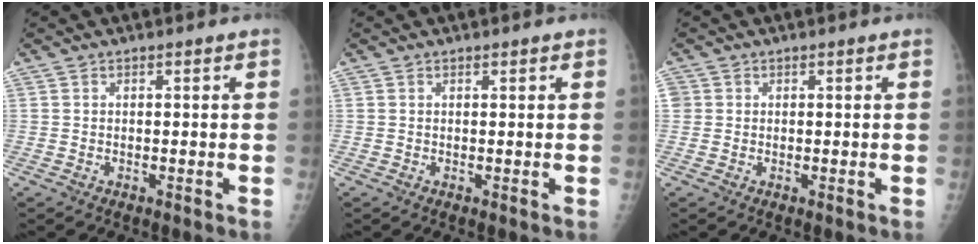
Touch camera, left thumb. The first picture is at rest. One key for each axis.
{"total": 0.5, "fx": 0.3, "fy": 0.1, "fz": 0.4, "tx": -0.006, "ty": 0.000, "tz": 0.004}
{"total": 1.4, "fx": 0.2, "fy": 1.4, "fz": 0.2, "tx": 0.007, "ty": 0.003, "tz": 0.001}